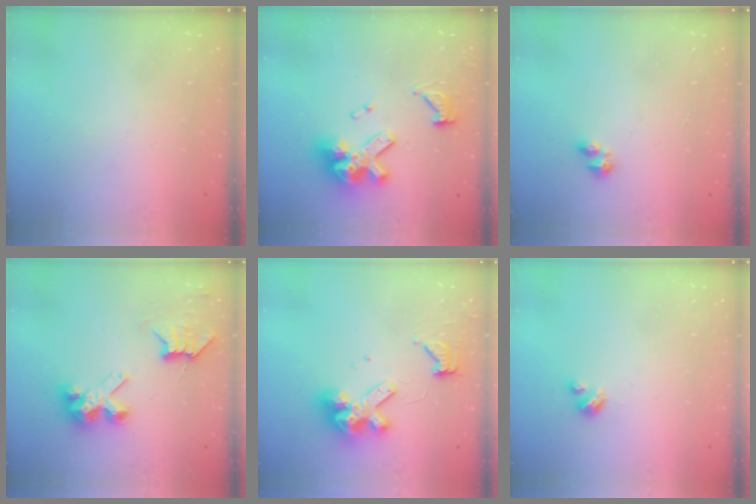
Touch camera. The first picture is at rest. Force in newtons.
{"total": 14.4, "press": 14.4, "slide": 1.6}
{"total": 2.1, "press": 2.0, "slide": 0.8}
{"total": 7.4, "press": 7.4, "slide": 0.2}
{"total": 12.3, "press": 12.2, "slide": 1.4}
{"total": 2.9, "press": 2.9, "slide": 0.3}